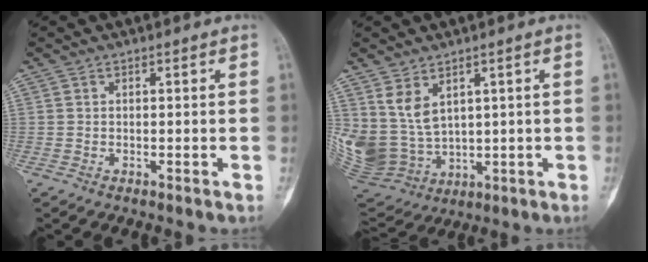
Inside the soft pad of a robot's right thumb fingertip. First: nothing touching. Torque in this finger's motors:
{"motor_torque": [-1.07, 1.40, 1.28, 0.41, 0.02]}